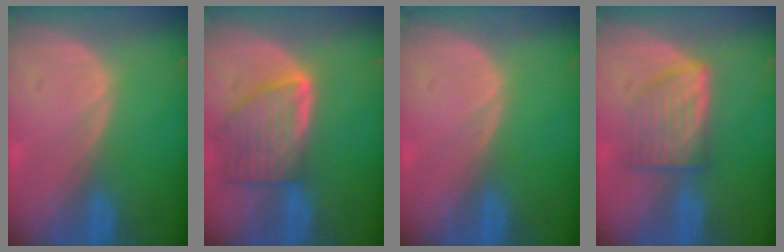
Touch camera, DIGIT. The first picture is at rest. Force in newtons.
{"total": 8.1, "press": 7.2, "slide": 3.6}
{"total": 0.0}
{"total": 6.0, "press": 5.8, "slide": 1.7}